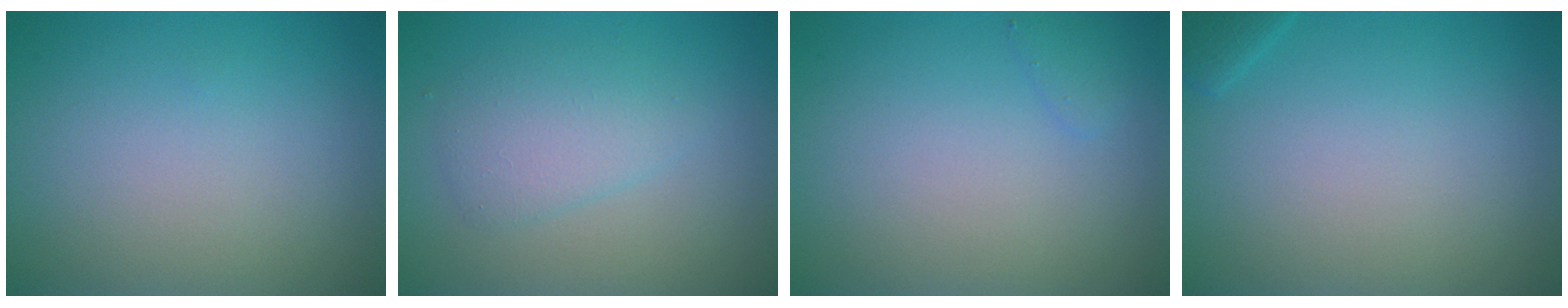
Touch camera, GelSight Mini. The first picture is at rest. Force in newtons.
{"total": 2.6, "press": 2.6, "slide": 0.1}
{"total": 0.8, "press": 0.8, "slide": 0.1}
{"total": 1.1, "press": 1.1, "slide": 0.1}